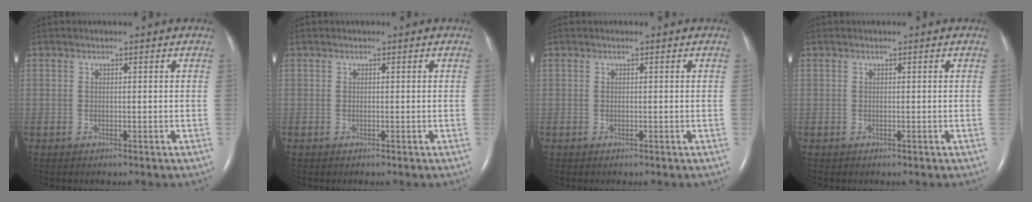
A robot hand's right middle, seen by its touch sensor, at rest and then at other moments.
{"total": 0.0}
{"total": 0.0}
{"total": 0.0}